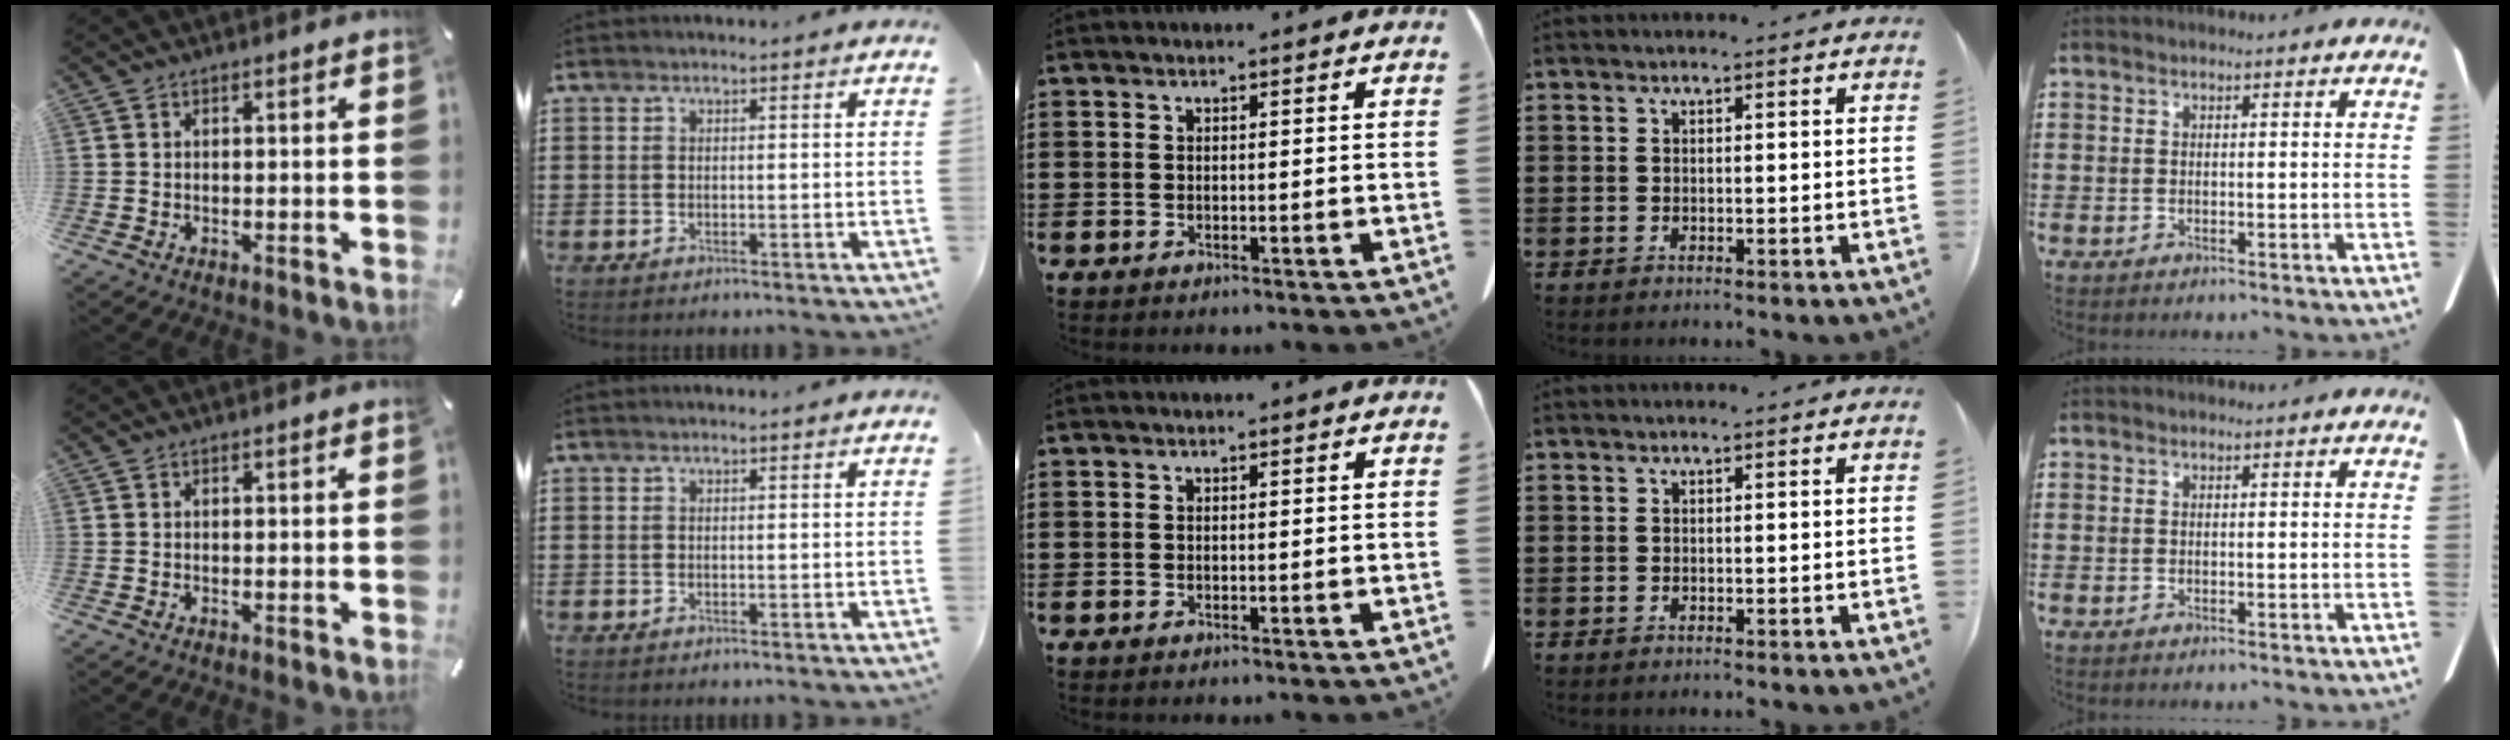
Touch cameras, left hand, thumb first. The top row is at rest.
{}